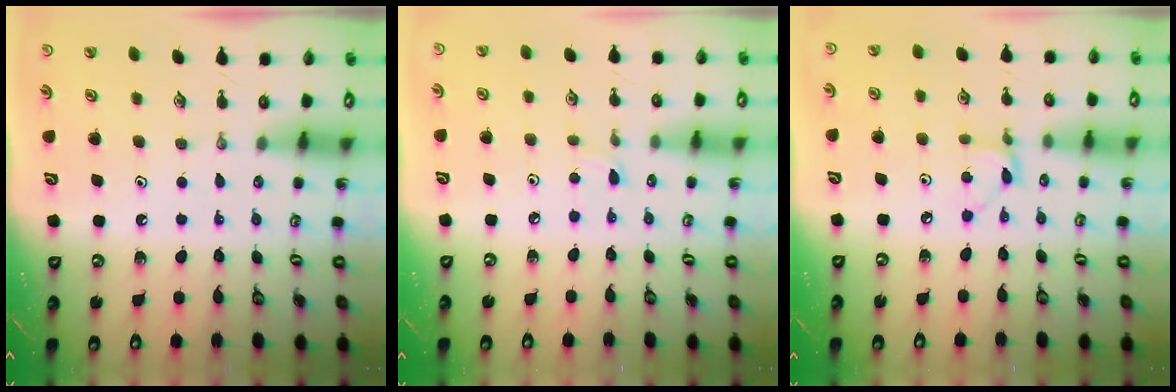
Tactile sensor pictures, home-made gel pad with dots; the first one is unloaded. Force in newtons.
{"total": 1.9, "press": 1.9, "slide": 0.2}
{"total": 3.7, "press": 3.7, "slide": 0.1}